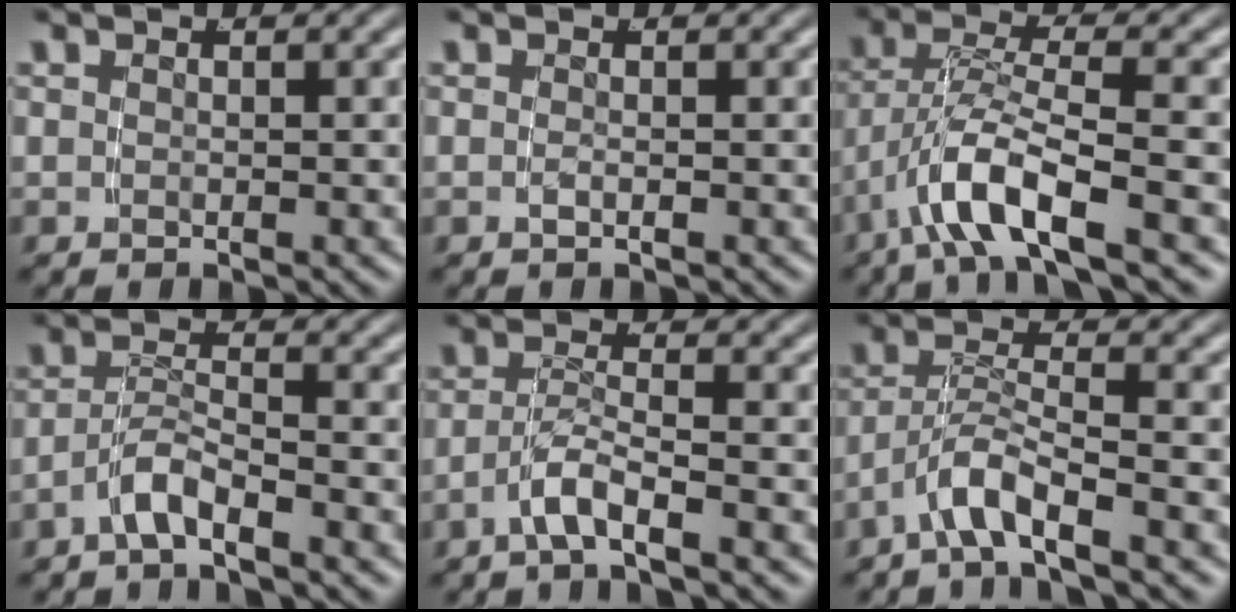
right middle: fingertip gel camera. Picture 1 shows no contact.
{"total": 0.8, "force": [-0.5, -0.6, 0.3], "torque": [-0.008, -0.003, -0.003]}
{"total": 4.9, "force": [-1.7, 1.4, 4.4], "torque": [-0.098, -0.015, -0.019]}
{"total": 3.2, "force": [-2.5, 1.0, 1.8], "torque": [-0.034, 0.000, -0.048]}
{"total": 3.1, "force": [-2.2, 0.0, 2.1], "torque": [-0.042, -0.003, -0.038]}
{"total": 3.5, "force": [-2.2, 0.6, 2.6], "torque": [-0.060, -0.008, -0.032]}